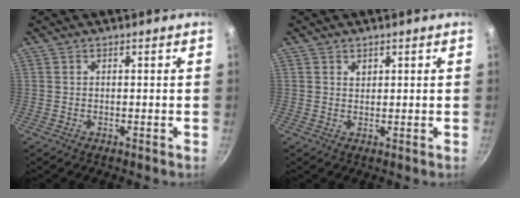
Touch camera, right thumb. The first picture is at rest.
{"total": 1.2, "force": [0.7, 0.9, 0.4], "torque": [-0.001, -0.003, 0.011]}